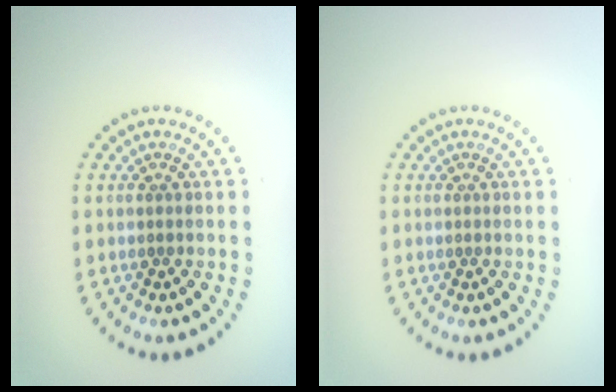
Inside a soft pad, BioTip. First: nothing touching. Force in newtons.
{"total": 0.0}